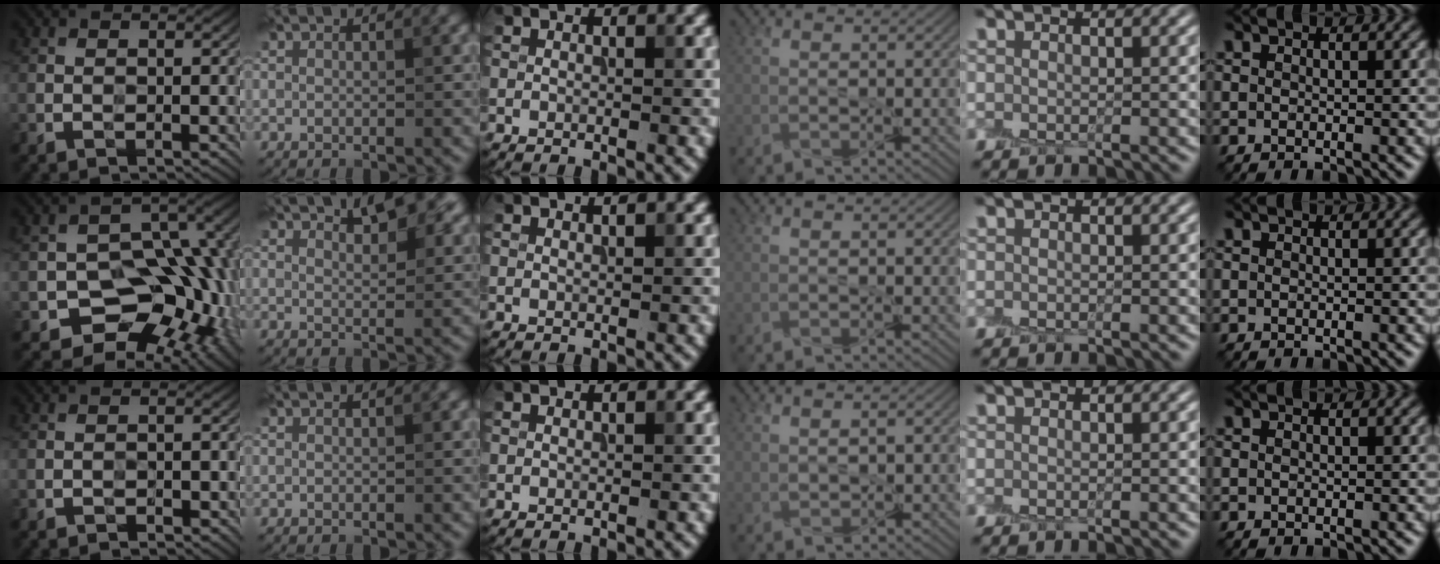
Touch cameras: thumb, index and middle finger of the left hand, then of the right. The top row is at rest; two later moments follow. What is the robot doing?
{"motion": "peel", "object": "aluminum foil"}